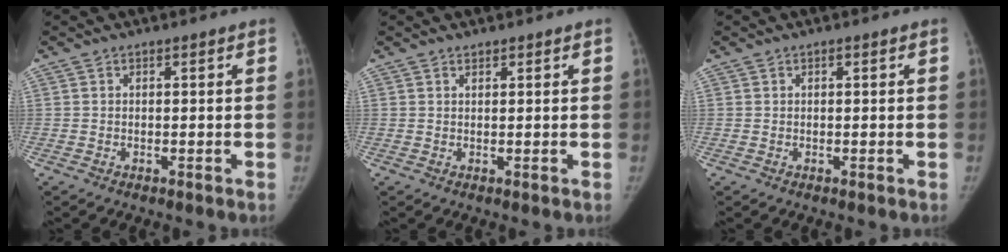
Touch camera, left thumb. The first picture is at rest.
{"total": 0.7, "force": [0.6, 0.3, 0.1], "torque": [0.004, -0.005, 0.009]}
{"total": 0.0}